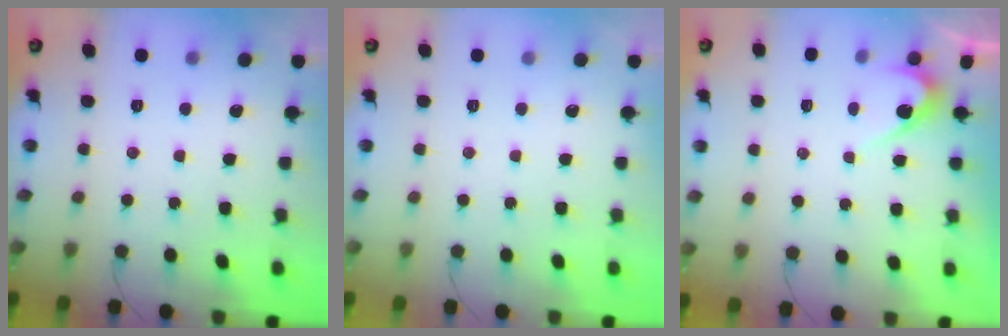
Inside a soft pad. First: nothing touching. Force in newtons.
{"total": 0.0}
{"total": 3.2, "press": 3.2, "slide": 0.3}